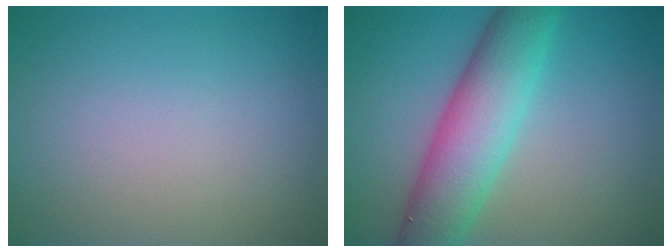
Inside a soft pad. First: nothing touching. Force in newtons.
{"total": 7.8, "press": 7.7, "slide": 0.5}